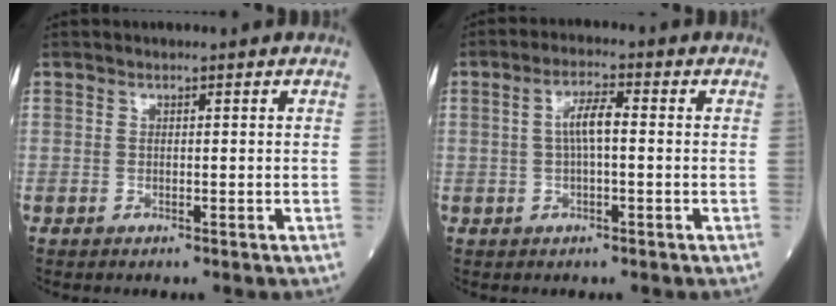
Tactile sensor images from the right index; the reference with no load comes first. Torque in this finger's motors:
{"motor_torque": [0.98, 0.01, 0.42, 0.13]}